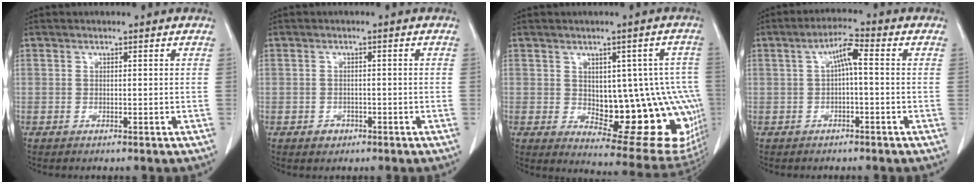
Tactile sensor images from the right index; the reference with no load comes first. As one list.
[{"total": 1.8, "force": [-0.9, 1.4, 0.4], "torque": [-0.002, 0.006, -0.010]}, {"total": 18.5, "force": [-2.1, 8.0, 16.5], "torque": [-0.133, 0.017, 0.002]}, {"total": 4.2, "force": [0.3, 0.7, 4.2], "torque": [-0.074, 0.018, 0.003]}]